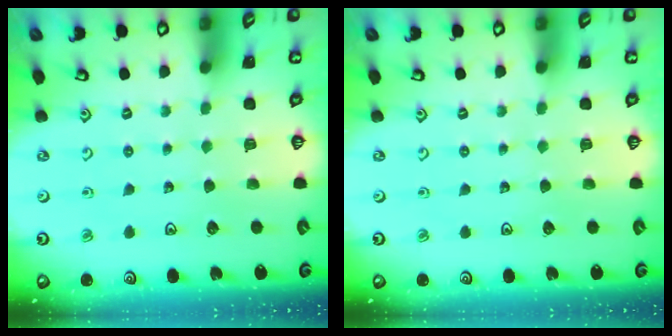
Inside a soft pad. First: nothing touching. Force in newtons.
{"total": 0.0}